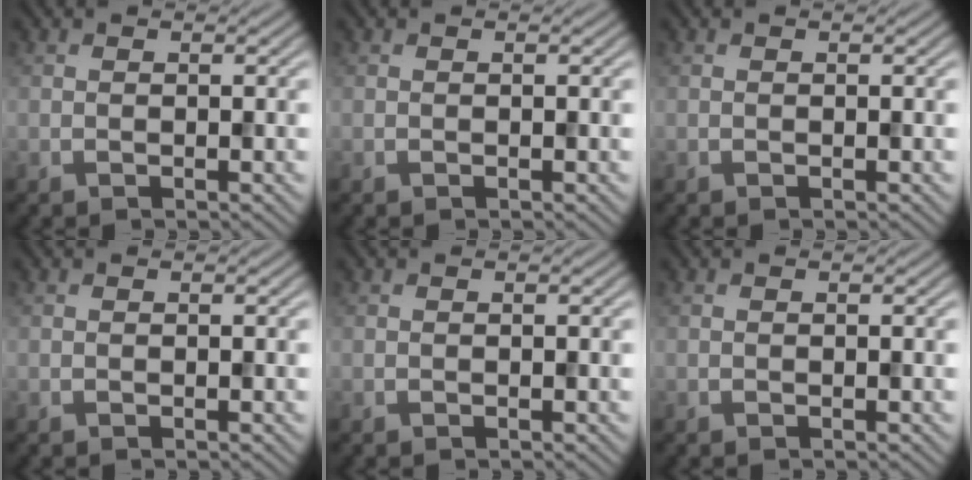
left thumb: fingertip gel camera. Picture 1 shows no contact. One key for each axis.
{"total": 0.0}
{"total": 0.0}
{"total": 0.0}
{"total": 0.0}
{"total": 0.0}